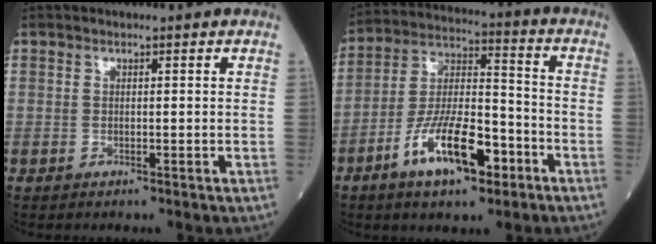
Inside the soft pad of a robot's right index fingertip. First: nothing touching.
{"total": 13.4, "force": [-6.6, 4.3, 10.8], "torque": [-0.214, 0.005, -0.113]}